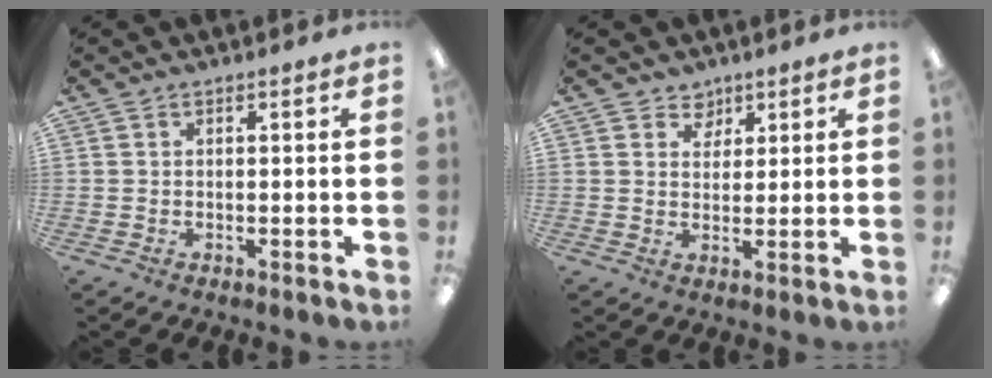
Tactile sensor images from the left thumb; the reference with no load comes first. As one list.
[{"total": 4.1, "force": [2.9, 2.9, 0.1], "torque": [0.007, -0.015, 0.049]}]